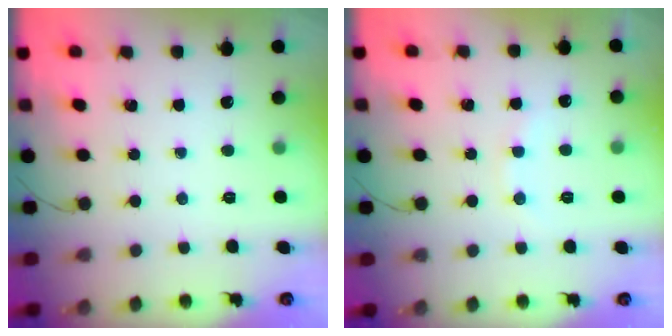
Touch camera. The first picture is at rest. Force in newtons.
{"total": 7.1, "press": 7.0, "slide": 1.3}